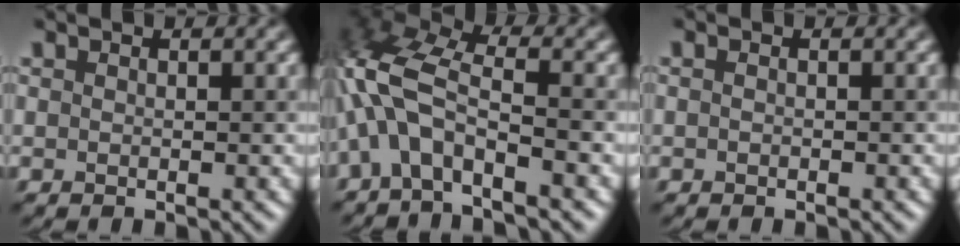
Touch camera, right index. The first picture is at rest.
{"total": 5.9, "force": [-2.3, 2.4, 4.8], "torque": [-0.115, 0.015, -0.051]}
{"total": 0.0}